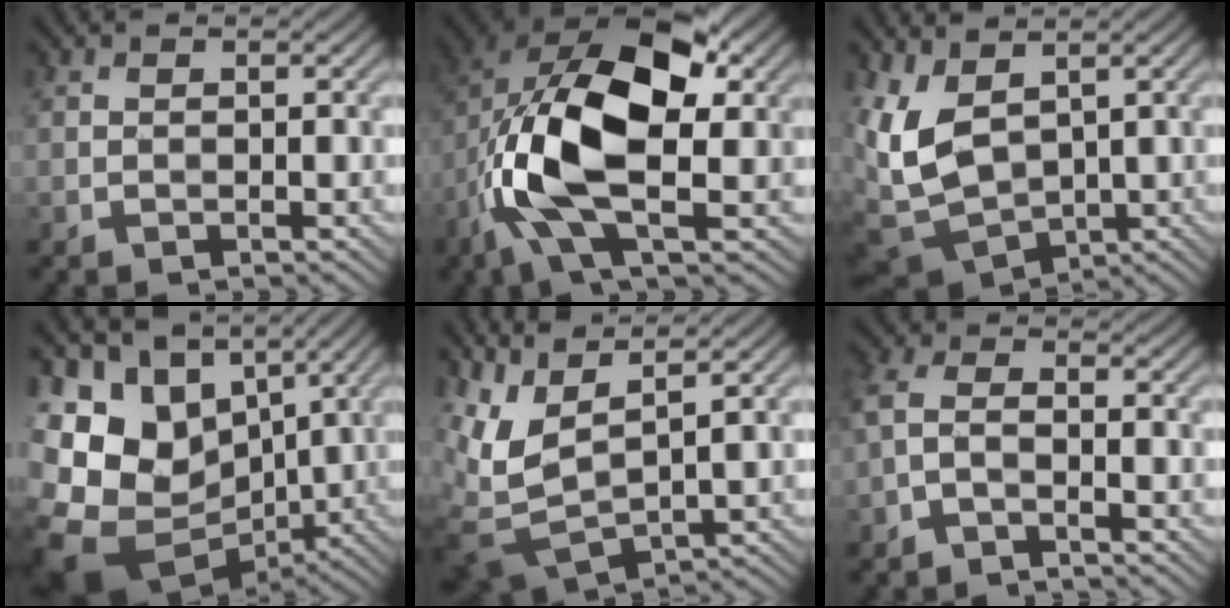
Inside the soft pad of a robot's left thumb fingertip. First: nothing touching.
{"total": 15.2, "force": [-1.4, 7.6, 13.1], "torque": [-0.272, 0.010, -0.038]}
{"total": 9.1, "force": [1.4, 5.5, 7.1], "torque": [-0.198, -0.015, 0.028]}
{"total": 17.9, "force": [-1.3, 13.5, 11.7], "torque": [-0.260, -0.024, 0.006]}
{"total": 8.1, "force": [4.6, 2.8, 6.0], "torque": [-0.163, 0.003, 0.097]}
{"total": 3.4, "force": [-2.1, 1.1, 2.4], "torque": [-0.061, 0.001, -0.058]}